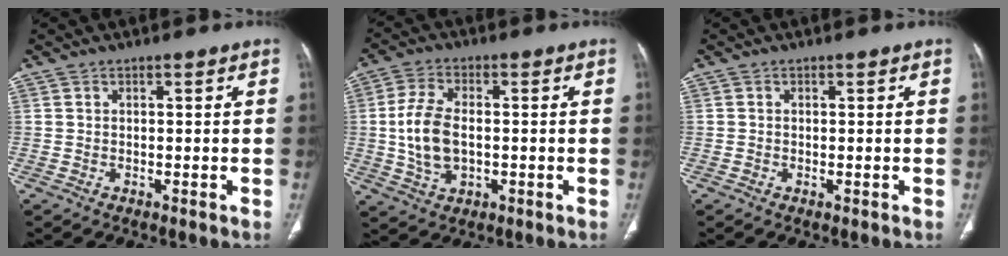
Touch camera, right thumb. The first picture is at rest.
{"total": 9.7, "force": [-0.5, 5.7, 7.8], "torque": [-0.160, 0.006, -0.007]}
{"total": 0.0}